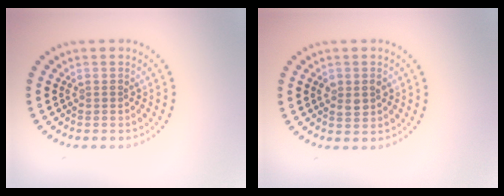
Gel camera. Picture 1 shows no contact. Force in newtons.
{"total": 1.6, "press": 1.6, "slide": 0.1}